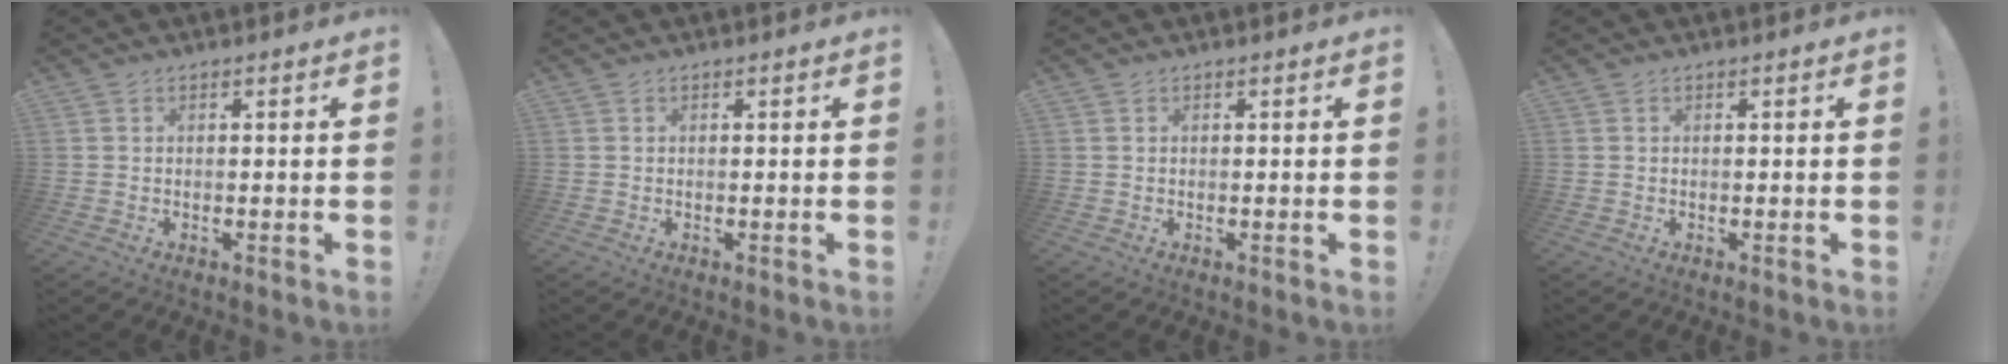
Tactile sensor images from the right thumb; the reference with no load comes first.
{"total": 0.0}
{"total": 0.0}
{"total": 0.0}